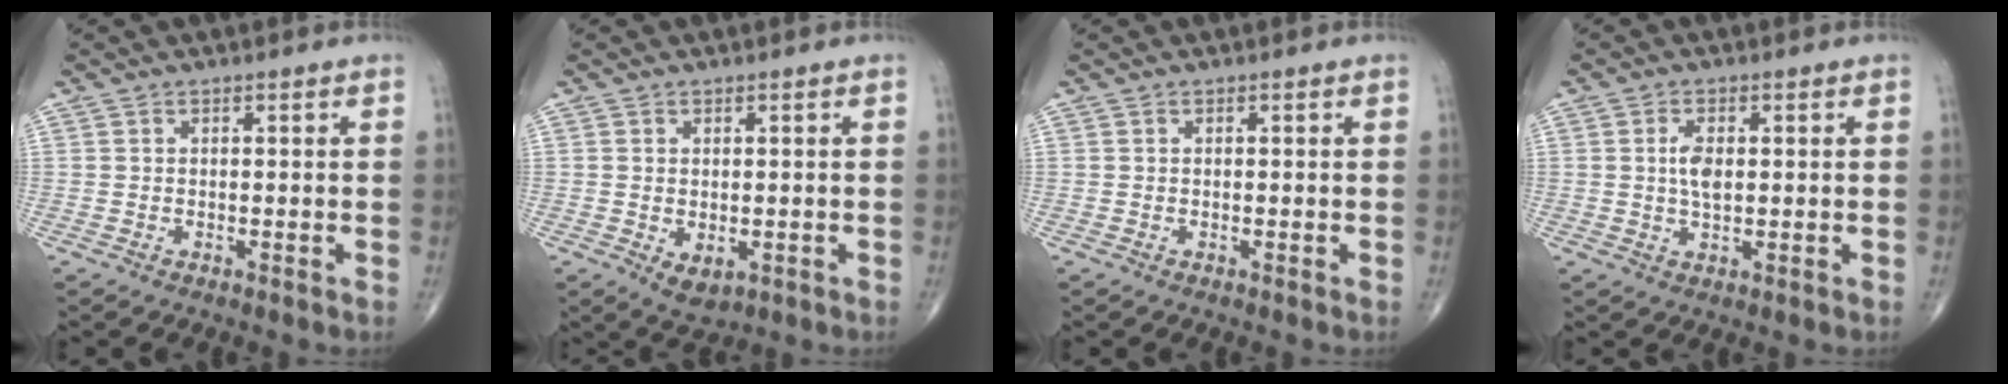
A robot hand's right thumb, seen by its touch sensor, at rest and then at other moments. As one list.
[{"total": 3.6, "force": [-0.7, 2.3, 2.7], "torque": [-0.036, -0.006, 0.001]}, {"total": 0.0}, {"total": 3.8, "force": [0.4, 2.0, 3.2], "torque": [-0.060, -0.002, 0.008]}]